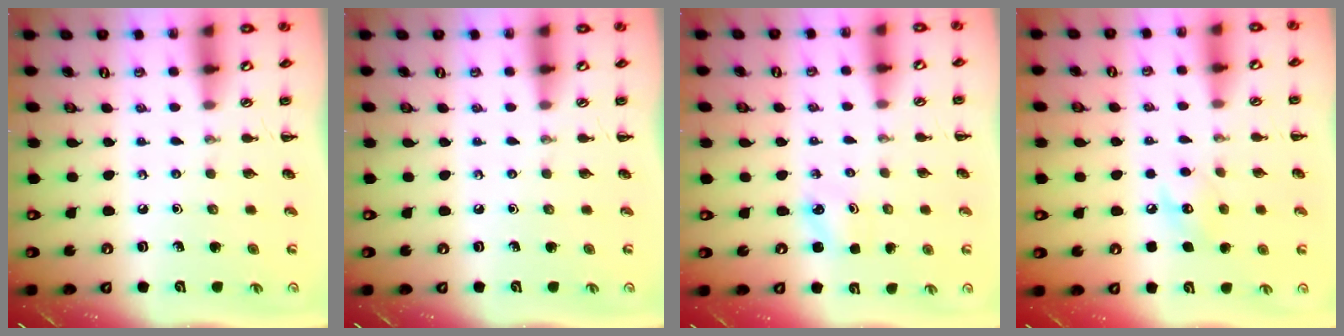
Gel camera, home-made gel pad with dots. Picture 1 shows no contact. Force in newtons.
{"total": 0.0}
{"total": 2.0, "press": 2.0, "slide": 0.5}
{"total": 6.8, "press": 6.7, "slide": 0.6}